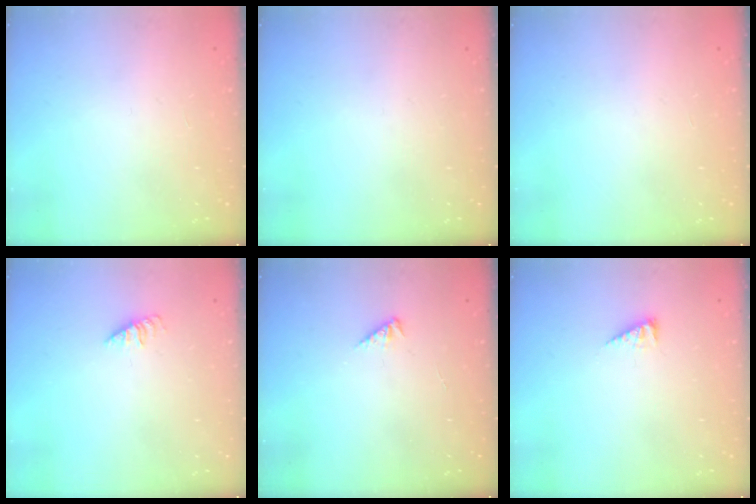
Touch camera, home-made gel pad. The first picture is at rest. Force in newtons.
{"total": 0.0}
{"total": 0.0}
{"total": 0.6, "press": 0.6, "slide": 0.2}
{"total": 1.1, "press": 1.1, "slide": 0.3}
{"total": 3.2, "press": 3.1, "slide": 0.6}